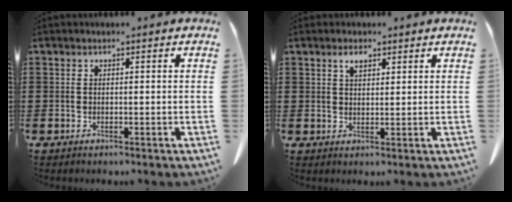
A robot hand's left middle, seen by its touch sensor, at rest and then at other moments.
{"total": 2.3, "force": [1.6, 0.9, 1.4], "torque": [-0.023, 0.000, 0.028]}